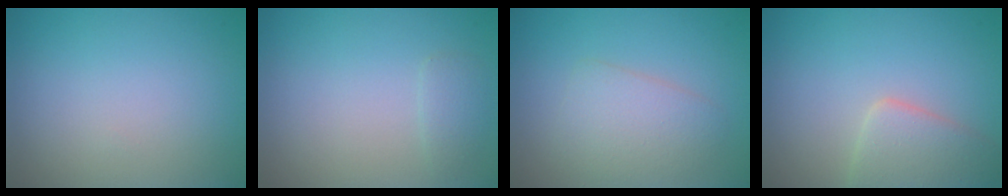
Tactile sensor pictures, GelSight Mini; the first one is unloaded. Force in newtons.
{"total": 1.0, "press": 1.0, "slide": 0.1}
{"total": 3.2, "press": 3.2, "slide": 0.1}
{"total": 3.5, "press": 3.5, "slide": 0.2}